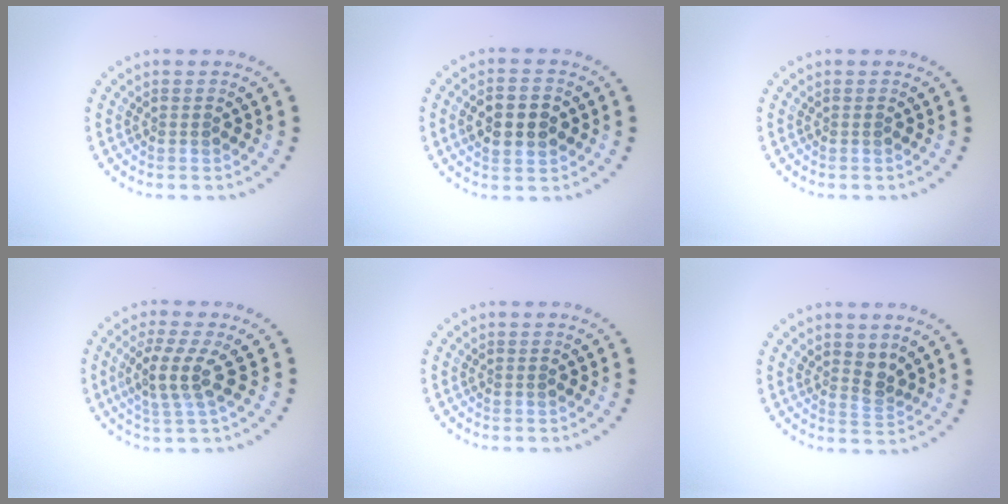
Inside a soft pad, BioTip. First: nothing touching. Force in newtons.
{"total": 4.5, "press": 4.5, "slide": 0.2}
{"total": 0.0}
{"total": 3.2, "press": 2.7, "slide": 1.6}
{"total": 0.0}
{"total": 1.6, "press": 1.3, "slide": 1.0}